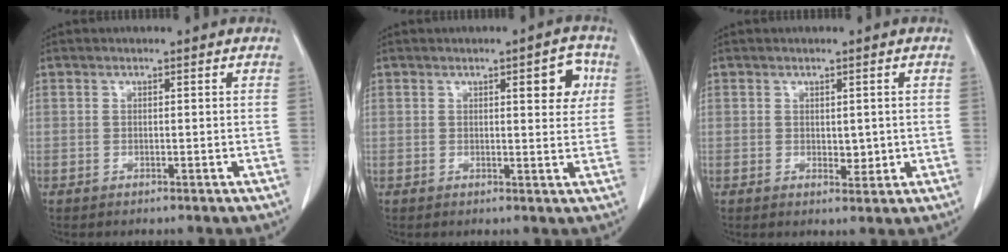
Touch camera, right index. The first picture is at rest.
{"total": 4.7, "force": [1.7, 1.3, 4.2], "torque": [-0.051, 0.002, 0.020]}
{"total": 2.1, "force": [0.1, 1.3, 1.6], "torque": [-0.018, -0.004, 0.007]}